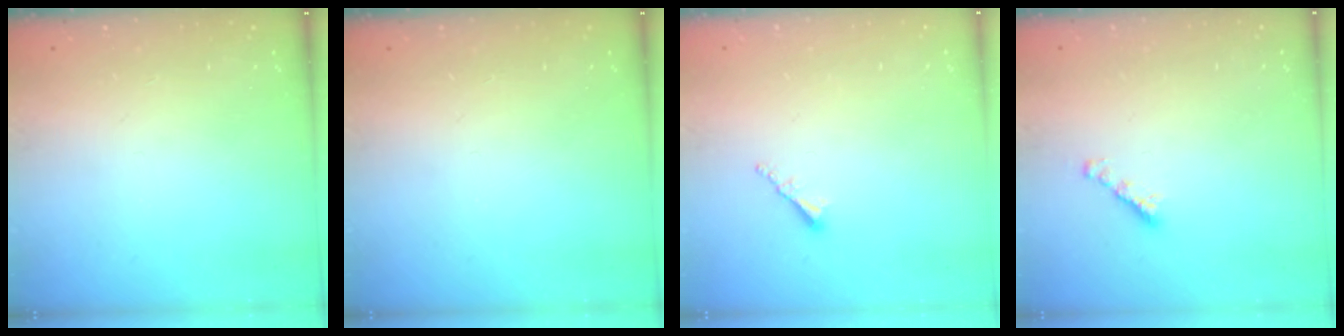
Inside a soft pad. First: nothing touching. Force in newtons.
{"total": 0.0}
{"total": 1.7, "press": 1.7, "slide": 0.3}
{"total": 2.5, "press": 2.5, "slide": 0.5}